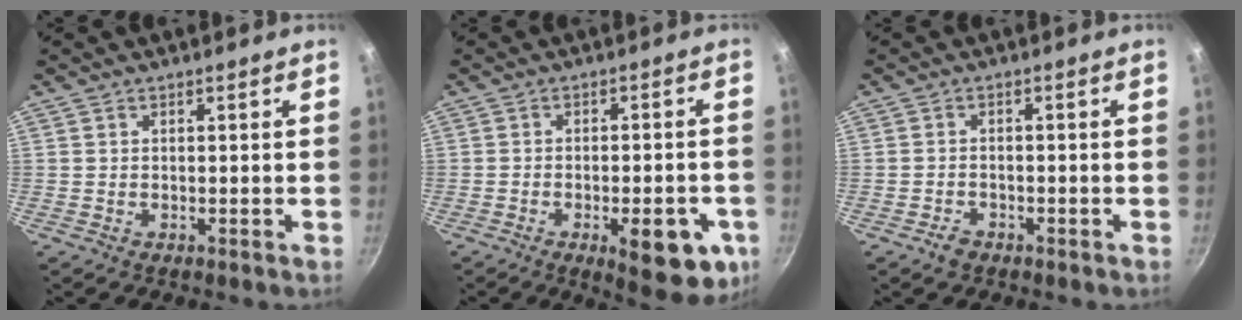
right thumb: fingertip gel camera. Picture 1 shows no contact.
{"total": 13.4, "force": [-4.9, 5.3, 11.3], "torque": [-0.110, 0.009, -0.058]}
{"total": 2.4, "force": [-1.6, 1.5, 1.0], "torque": [-0.016, 0.016, -0.025]}